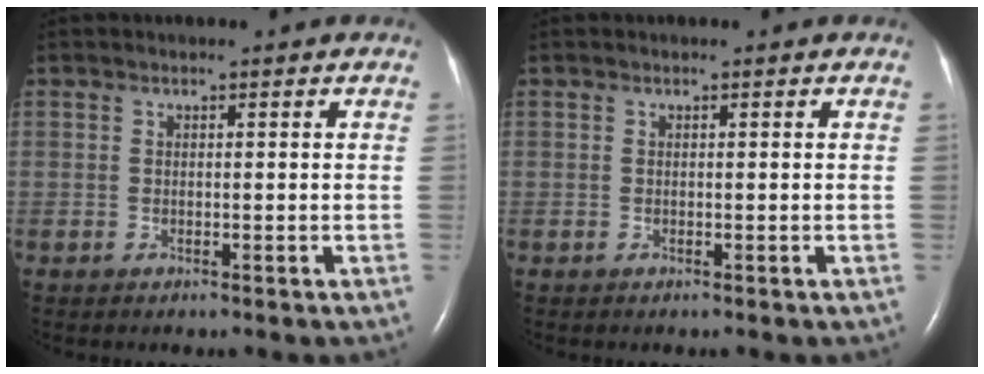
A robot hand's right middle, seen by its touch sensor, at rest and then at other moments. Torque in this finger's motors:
{"motor_torque": [0.01, 0.00, 0.00, 0.00]}